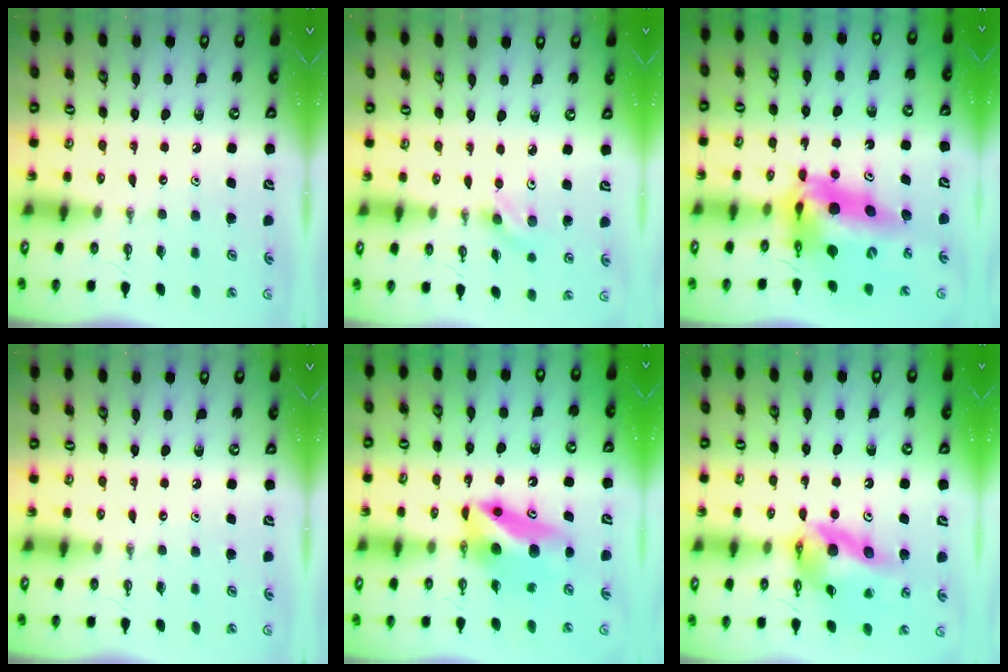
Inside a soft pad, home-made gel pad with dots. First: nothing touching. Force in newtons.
{"total": 2.6, "press": 2.3, "slide": 1.3}
{"total": 16.4, "press": 16.3, "slide": 1.6}
{"total": 0.0}
{"total": 10.3, "press": 6.9, "slide": 7.7}
{"total": 14.4, "press": 14.3, "slide": 1.5}